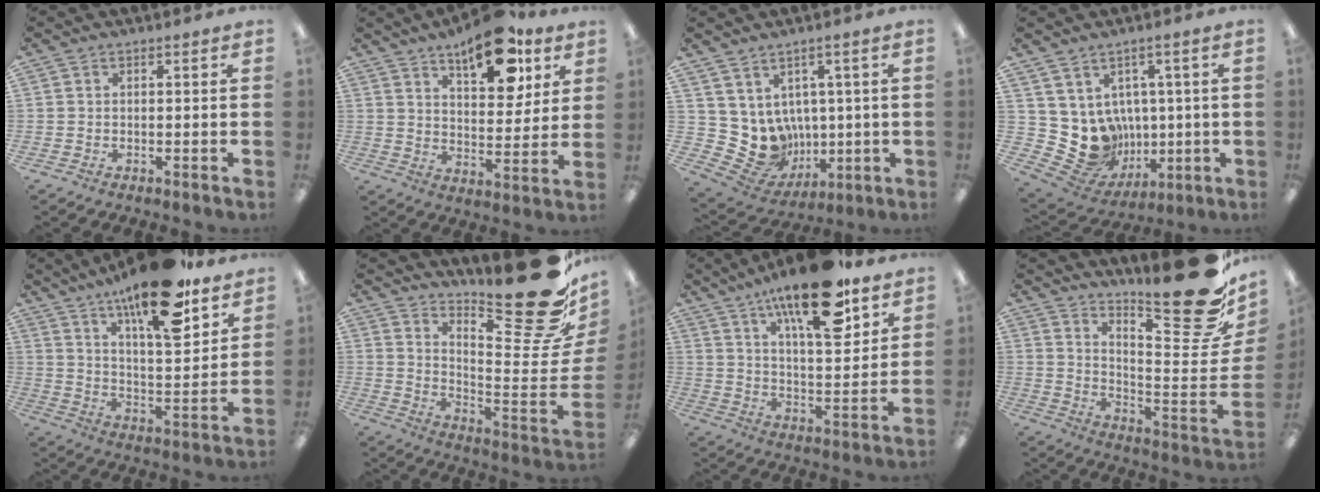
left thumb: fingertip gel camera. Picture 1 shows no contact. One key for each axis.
{"total": 15.4, "fx": 10.5, "fy": 6.6, "fz": 9.2, "tx": -0.115, "ty": -0.054, "tz": 0.174}
{"total": 9.0, "fx": 2.6, "fy": 8.0, "fz": 3.0, "tx": -0.088, "ty": -0.043, "tz": 0.068}
{"total": 11.0, "fx": 0.9, "fy": 10.1, "fz": 4.2, "tx": -0.100, "ty": -0.040, "tz": 0.034}
{"total": 20.3, "fx": 14.5, "fy": 6.2, "fz": 12.7, "tx": -0.200, "ty": -0.090, "tz": 0.238}
{"total": 25.5, "fx": 17.3, "fy": 7.1, "fz": 17.4, "tx": -0.197, "ty": -0.143, "tz": 0.282}
{"total": 21.5, "fx": 14.2, "fy": 7.4, "fz": 14.4, "tx": -0.225, "ty": -0.076, "tz": 0.229}
{"total": 24.1, "fx": 16.6, "fy": 6.3, "fz": 16.4, "tx": -0.204, "ty": -0.128, "tz": 0.267}